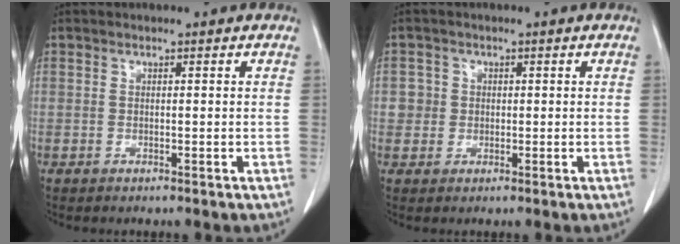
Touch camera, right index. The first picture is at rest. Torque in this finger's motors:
{"motor_torque": [0.05, 0.03, 0.01, 0.01]}